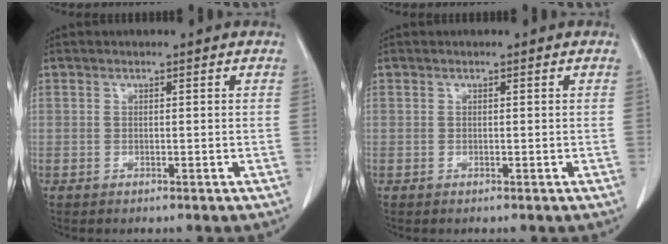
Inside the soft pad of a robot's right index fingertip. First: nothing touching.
{"total": 0.0}